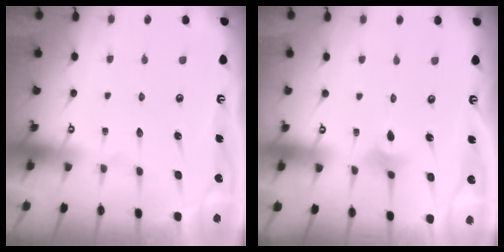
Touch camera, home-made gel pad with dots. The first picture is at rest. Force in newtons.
{"total": 5.1, "press": 5.0, "slide": 0.9}